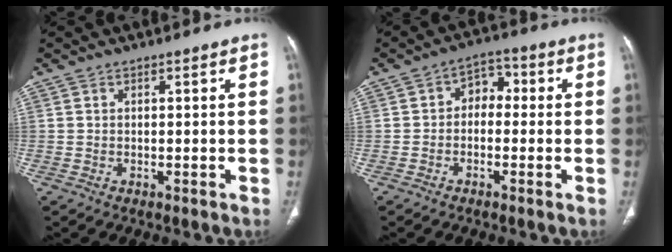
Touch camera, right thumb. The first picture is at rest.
{"total": 4.9, "force": [-0.4, 3.7, 3.3], "torque": [-0.025, 0.025, -0.020]}